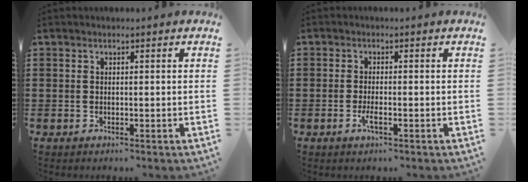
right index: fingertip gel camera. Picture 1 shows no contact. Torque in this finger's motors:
{"motor_torque": [1.73, 0.41, 0.15, 0.06]}